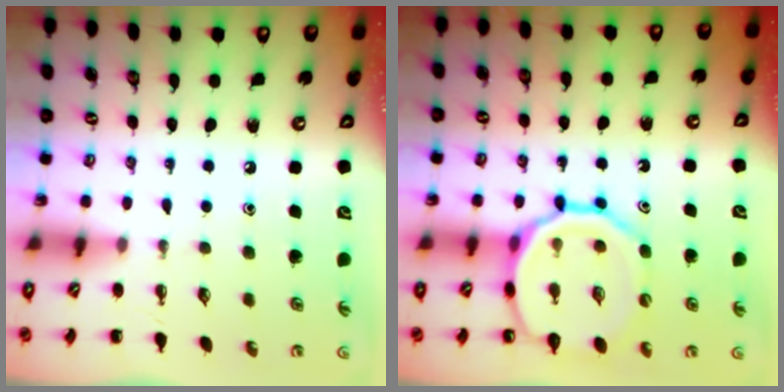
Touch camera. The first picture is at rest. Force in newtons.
{"total": 17.3, "press": 17.1, "slide": 2.8}